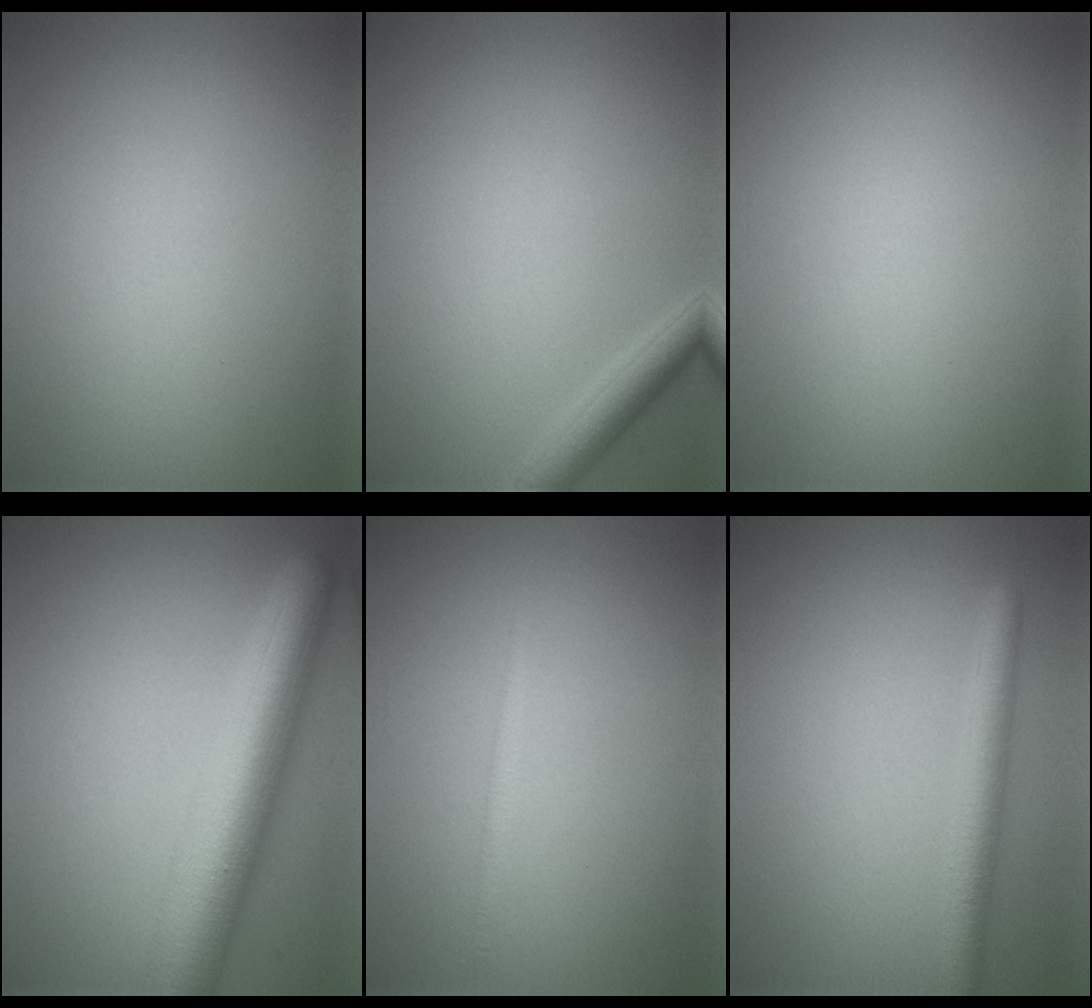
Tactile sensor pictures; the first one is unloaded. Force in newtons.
{"total": 2.4, "press": 2.4, "slide": 0.2}
{"total": 0.0}
{"total": 8.6, "press": 8.6, "slide": 0.3}
{"total": 0.9, "press": 0.9, "slide": 0.0}
{"total": 3.1, "press": 3.1, "slide": 0.1}